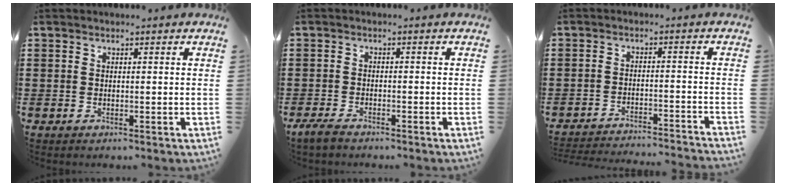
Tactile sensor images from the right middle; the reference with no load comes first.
{"total": 2.2, "force": [-1.7, 0.6, 1.2], "torque": [-0.038, -0.004, -0.037]}
{"total": 3.4, "force": [-3.3, -0.3, 0.5], "torque": [-0.012, -0.003, -0.070]}